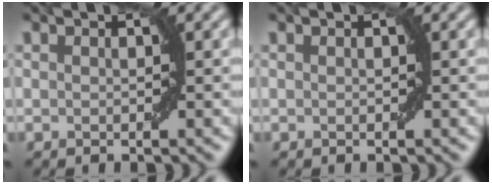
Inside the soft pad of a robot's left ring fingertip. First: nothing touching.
{"total": 0.0}